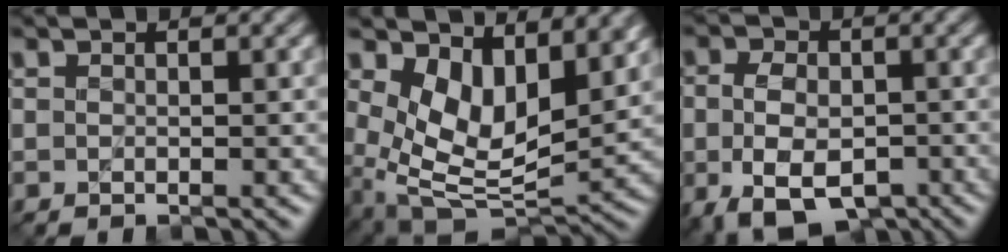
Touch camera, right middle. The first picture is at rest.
{"total": 8.0, "force": [2.0, 5.0, 5.8], "torque": [-0.121, -0.028, 0.038]}
{"total": 8.4, "force": [-2.9, 5.8, 5.4], "torque": [-0.104, -0.027, -0.038]}